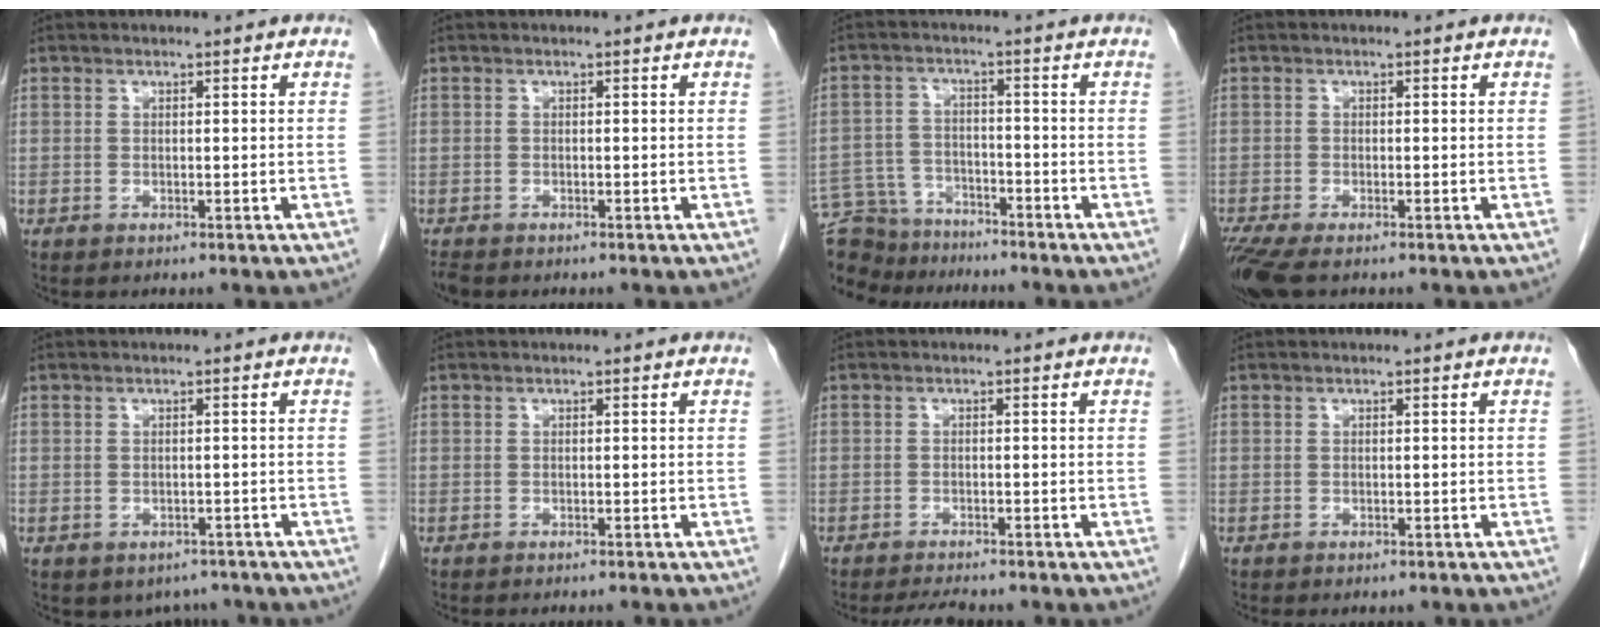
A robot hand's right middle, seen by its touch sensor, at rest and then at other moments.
{"total": 1.6, "force": [-1.4, 0.5, 0.6], "torque": [-0.018, -0.006, -0.023]}
{"total": 13.2, "force": [-11.9, 5.2, 2.4], "torque": [-0.064, 0.009, -0.182]}
{"total": 4.9, "force": [-3.7, 1.0, 3.0], "torque": [-0.061, -0.014, -0.067]}
{"total": 3.8, "force": [-2.9, 2.3, 0.6], "torque": [0.003, 0.007, -0.034]}
{"total": 2.0, "force": [-1.8, 0.0, 0.7], "torque": [-0.010, 0.000, -0.020]}
{"total": 3.0, "force": [-2.8, 0.3, 1.0], "torque": [-0.019, -0.010, -0.044]}
{"total": 1.0, "force": [-0.8, 0.4, 0.3], "torque": [-0.011, -0.001, -0.009]}